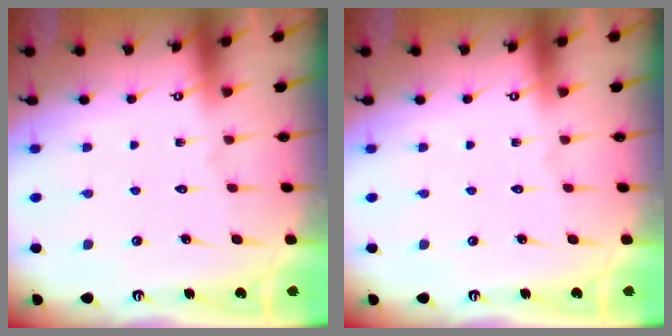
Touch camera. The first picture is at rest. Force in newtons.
{"total": 0.0}